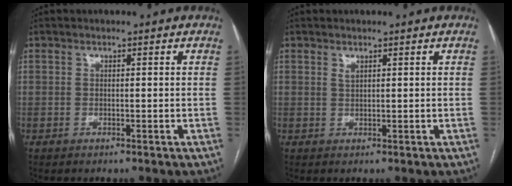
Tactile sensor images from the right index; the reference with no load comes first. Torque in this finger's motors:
{"motor_torque": [-0.05, 0.02, 0.07, 0.00]}